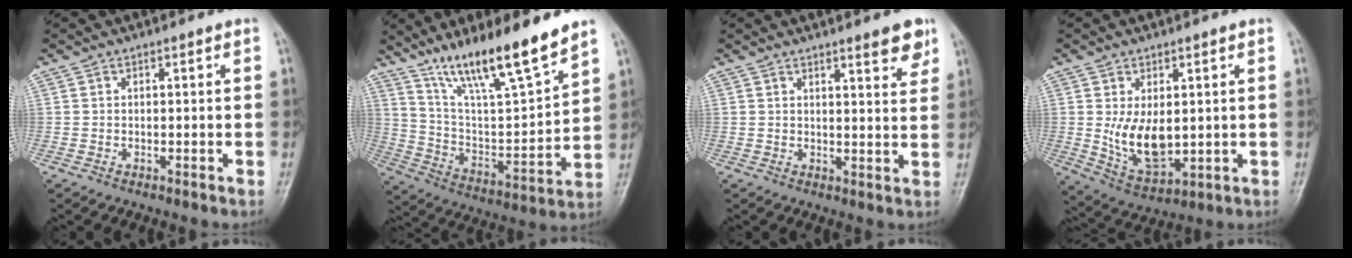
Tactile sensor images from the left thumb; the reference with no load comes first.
{"total": 19.1, "force": [13.8, 2.9, 12.8], "torque": [-0.196, -0.070, 0.250]}
{"total": 5.2, "force": [3.6, 1.0, 3.5], "torque": [-0.035, -0.024, 0.046]}
{"total": 9.2, "force": [0.7, 5.2, 7.6], "torque": [-0.118, -0.023, 0.032]}